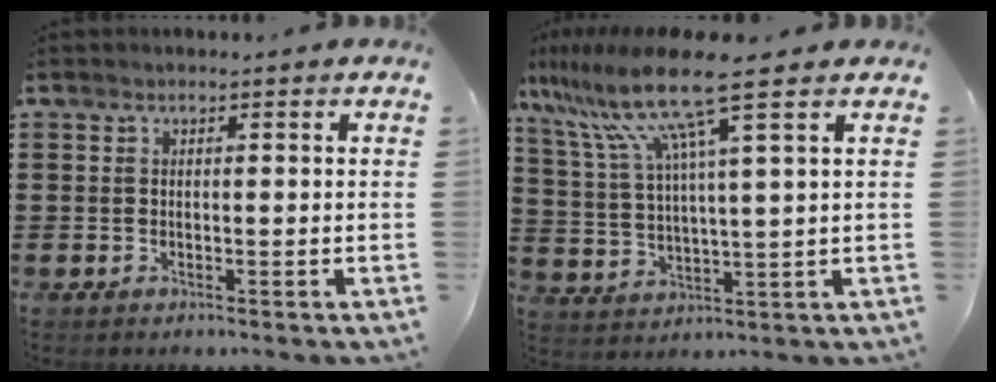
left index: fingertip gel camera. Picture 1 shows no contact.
{"total": 12.4, "force": [7.7, 0.3, 9.7], "torque": [-0.226, -0.033, 0.121]}